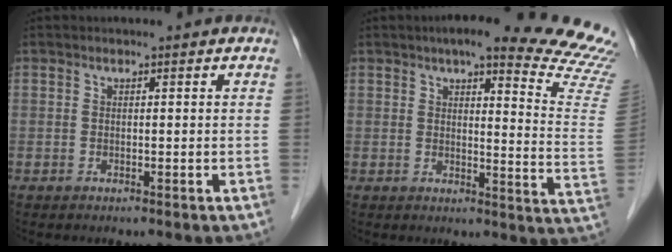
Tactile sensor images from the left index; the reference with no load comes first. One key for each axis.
{"total": 20.0, "fx": 17.9, "fy": 1.0, "fz": 9.0, "tx": -0.097, "ty": -0.078, "tz": 0.188}